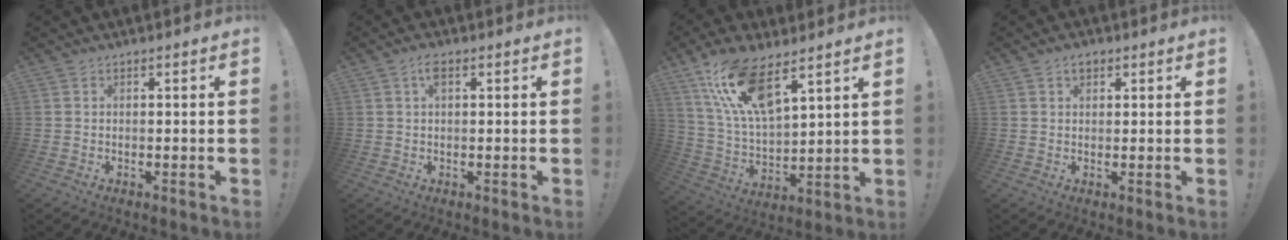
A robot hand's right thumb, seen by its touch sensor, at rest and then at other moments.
{"total": 2.8, "force": [1.0, 1.4, 2.3], "torque": [-0.045, 0.005, 0.015]}
{"total": 15.6, "force": [10.5, 4.9, 10.5], "torque": [-0.209, -0.050, 0.187]}
{"total": 2.7, "force": [1.4, 1.7, 1.6], "torque": [-0.024, 0.002, 0.024]}